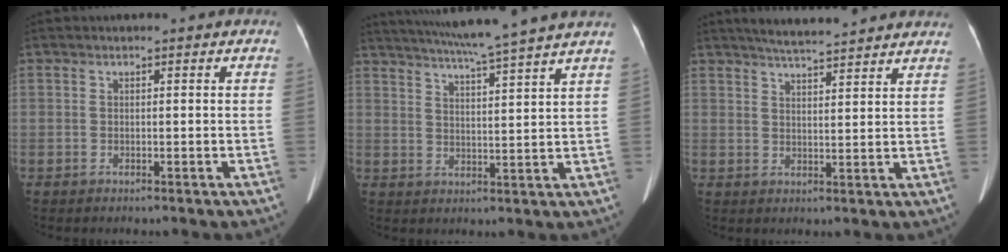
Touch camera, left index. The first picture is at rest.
{"total": 15.0, "force": [13.0, -2.0, 7.3], "torque": [-0.127, -0.010, 0.176]}
{"total": 11.4, "force": [10.3, 0.8, 4.8], "torque": [-0.073, 0.020, 0.132]}